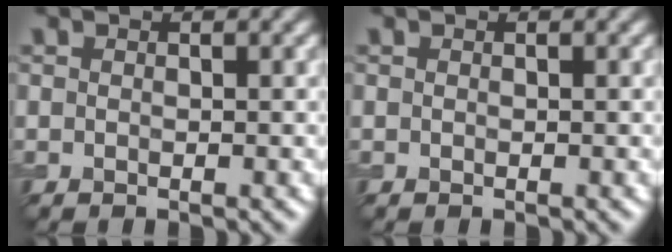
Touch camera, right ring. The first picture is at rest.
{"total": 0.0}